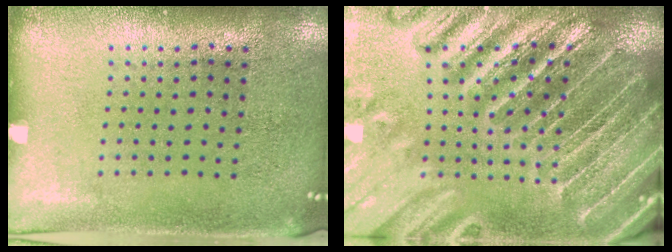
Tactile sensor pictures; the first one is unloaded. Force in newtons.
{"total": 5.1, "press": 4.5, "slide": 2.5}